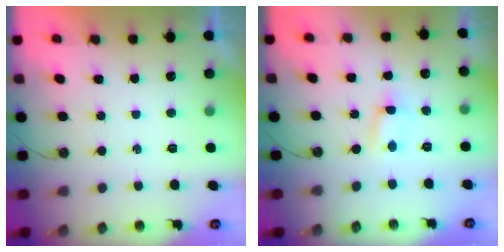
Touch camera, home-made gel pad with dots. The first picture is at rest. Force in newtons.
{"total": 5.0, "press": 0.9, "slide": 4.9}